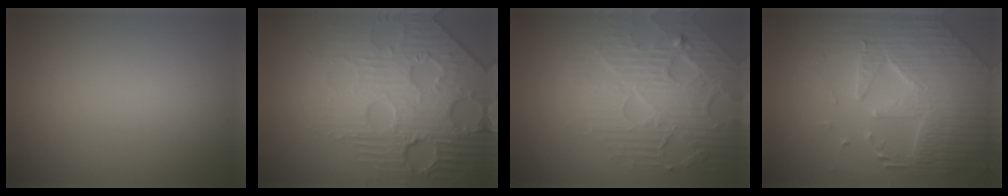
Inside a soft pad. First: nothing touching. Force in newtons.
{"total": 7.5, "press": 5.9, "slide": 4.7}
{"total": 7.1, "press": 5.1, "slide": 4.9}
{"total": 7.0, "press": 5.7, "slide": 4.2}